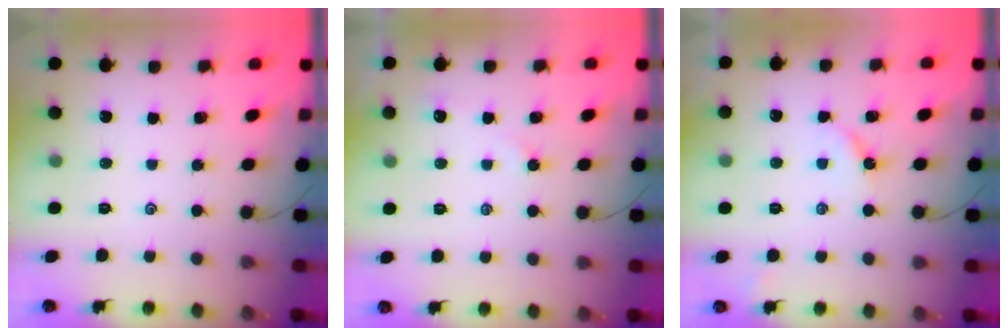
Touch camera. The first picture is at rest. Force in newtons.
{"total": 2.9, "press": 2.8, "slide": 0.6}
{"total": 3.8, "press": 3.8, "slide": 0.4}